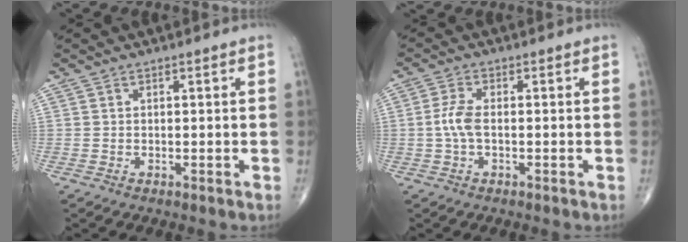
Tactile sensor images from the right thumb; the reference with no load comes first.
{"total": 3.9, "force": [-0.4, 1.6, 3.5], "torque": [-0.087, 0.005, -0.013]}